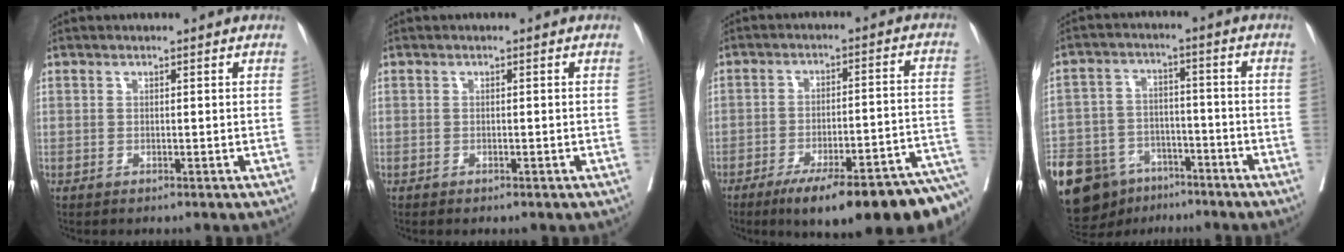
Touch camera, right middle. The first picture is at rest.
{"total": 1.0, "force": [-0.8, 0.5, 0.5], "torque": [-0.008, -0.001, -0.009]}
{"total": 21.2, "force": [-16.1, 1.9, 13.6], "torque": [-0.111, 0.008, -0.223]}
{"total": 22.2, "force": [-14.1, 13.6, 10.4], "torque": [-0.300, -0.015, -0.224]}